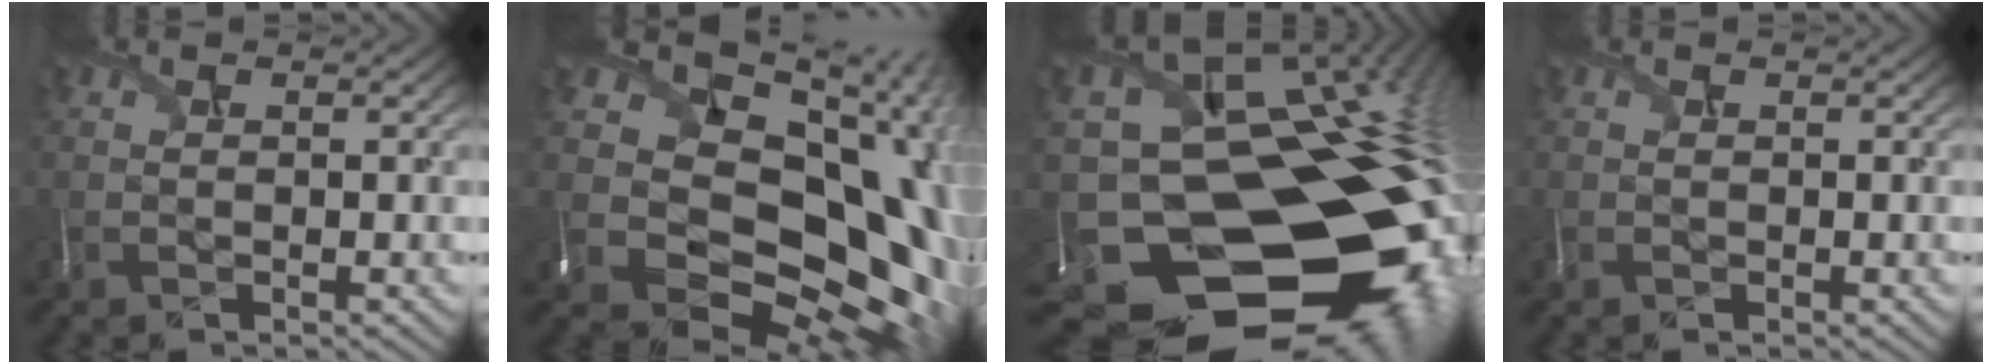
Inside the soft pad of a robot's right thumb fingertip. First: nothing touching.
{"total": 17.8, "force": [2.2, 14.4, 10.3], "torque": [-0.152, -0.022, 0.073]}
{"total": 18.7, "force": [-6.6, 14.9, 9.1], "torque": [-0.166, -0.042, -0.063]}
{"total": 0.0}